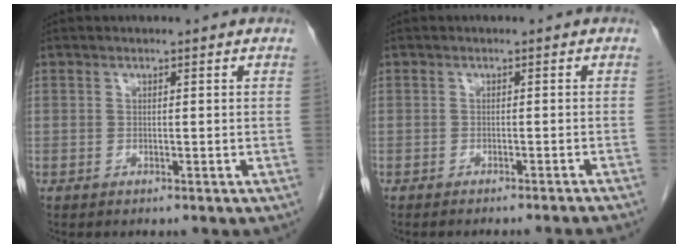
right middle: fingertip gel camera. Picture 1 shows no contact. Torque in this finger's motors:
{"motor_torque": [0.13, -0.03, 0.03, 0.01]}